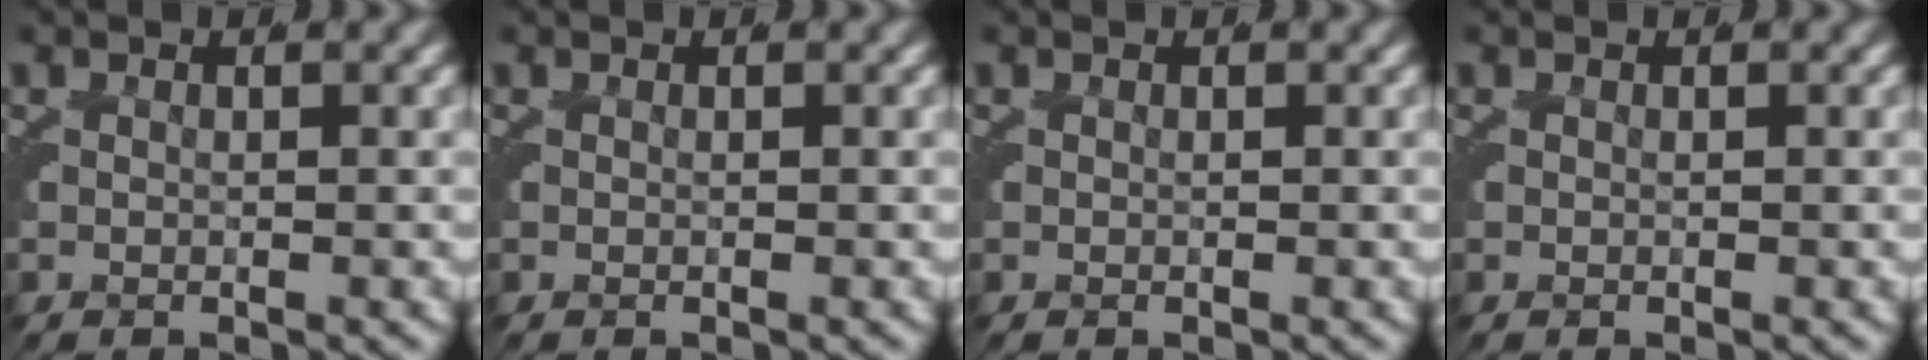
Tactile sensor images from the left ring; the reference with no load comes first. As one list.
[{"total": 0.0}, {"total": 0.0}, {"total": 0.0}]